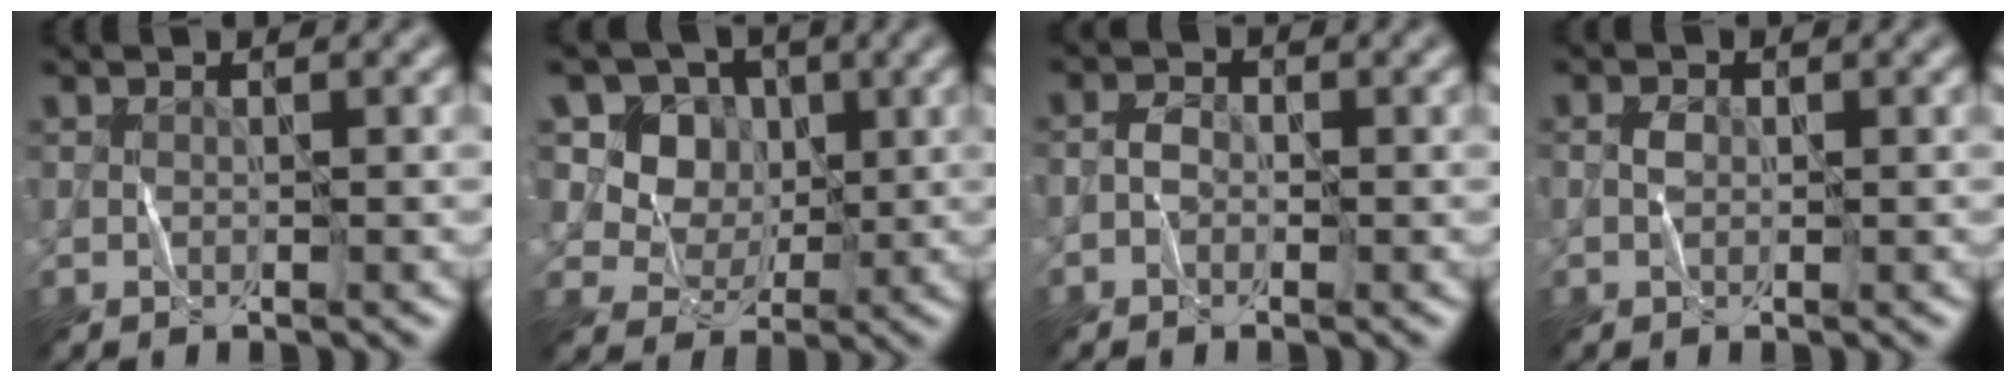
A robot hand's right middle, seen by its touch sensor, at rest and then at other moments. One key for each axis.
{"total": 9.7, "fx": 3.8, "fy": 8.0, "fz": 3.9, "tx": -0.091, "ty": 0.007, "tz": 0.067}
{"total": 1.4, "fx": -0.7, "fy": 0.9, "fz": 0.8, "tx": -0.014, "ty": 0.006, "tz": -0.017}
{"total": 1.1, "fx": 0.0, "fy": 0.8, "fz": 0.7, "tx": -0.016, "ty": 0.003, "tz": -0.002}